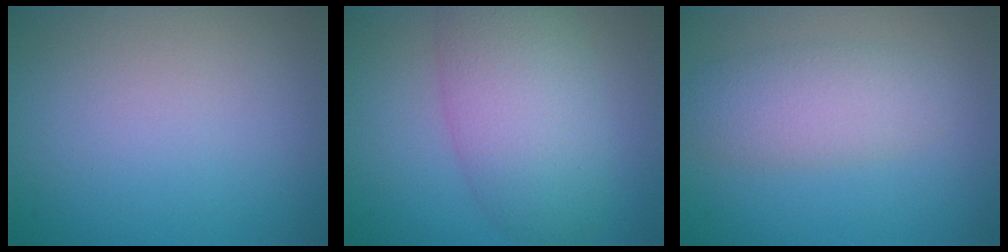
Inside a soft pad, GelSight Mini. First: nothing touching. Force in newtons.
{"total": 7.4, "press": 7.4, "slide": 0.3}
{"total": 3.8, "press": 3.7, "slide": 0.2}